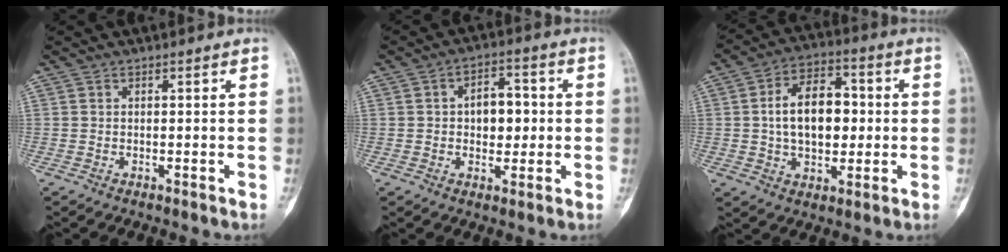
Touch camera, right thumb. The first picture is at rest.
{"total": 7.5, "force": [0.4, 4.9, 5.6], "torque": [-0.056, 0.013, 0.003]}
{"total": 13.5, "force": [0.7, 8.4, 10.5], "torque": [-0.149, 0.018, 0.010]}